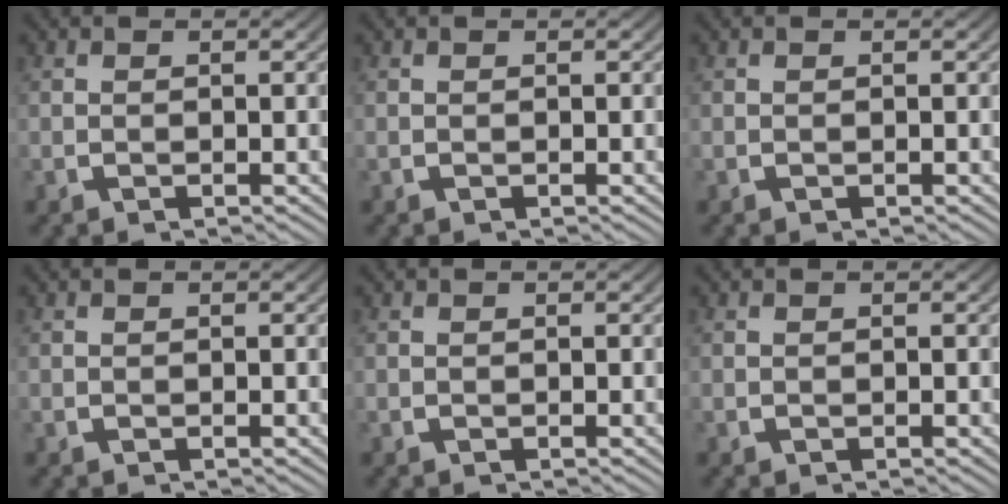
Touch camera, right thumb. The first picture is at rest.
{"total": 0.0}
{"total": 0.0}
{"total": 0.0}
{"total": 0.0}
{"total": 0.0}